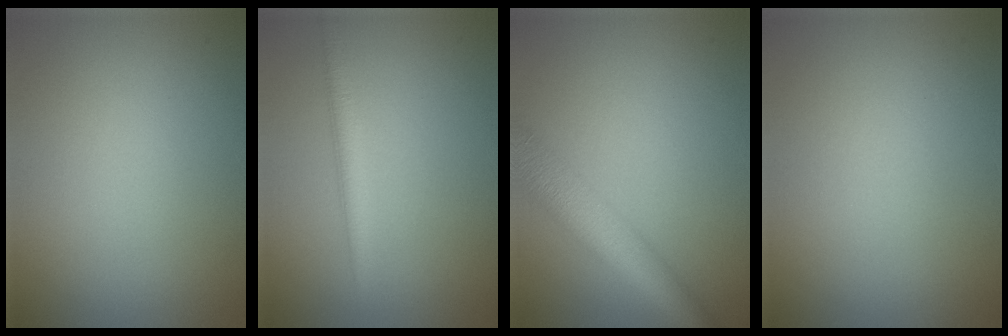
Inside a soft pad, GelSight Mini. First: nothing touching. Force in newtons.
{"total": 2.3, "press": 2.3, "slide": 0.1}
{"total": 6.6, "press": 6.6, "slide": 0.3}
{"total": 0.0}